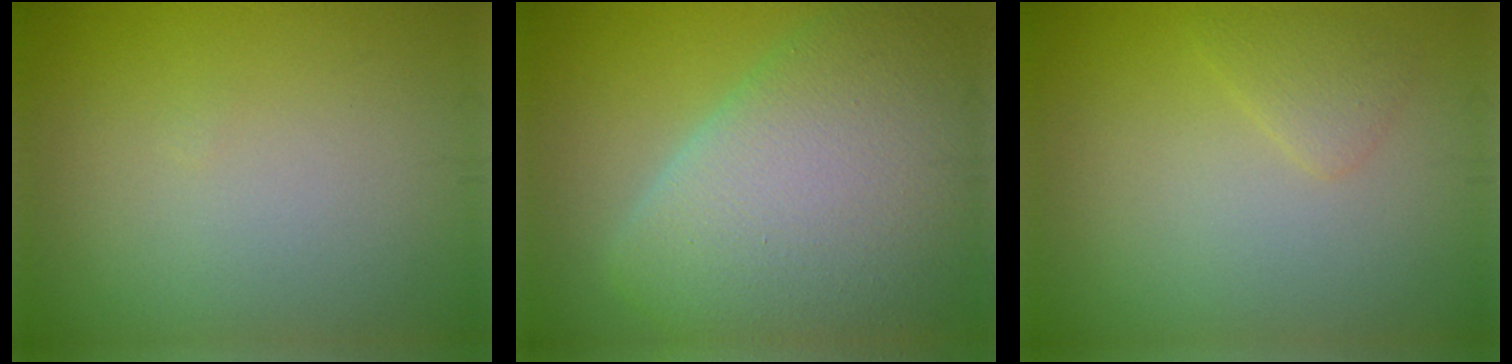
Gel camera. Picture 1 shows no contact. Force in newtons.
{"total": 10.9, "press": 10.9, "slide": 0.8}
{"total": 1.4, "press": 1.4, "slide": 0.1}